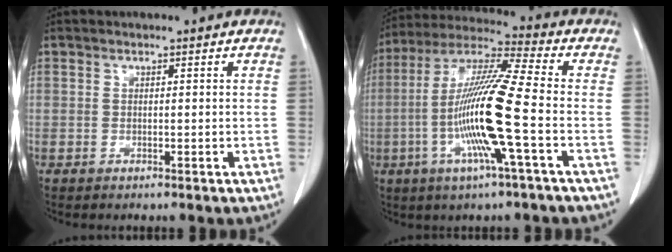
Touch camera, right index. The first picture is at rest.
{"total": 15.5, "force": [-3.6, -0.5, 15.1], "torque": [-0.299, -0.006, -0.081]}